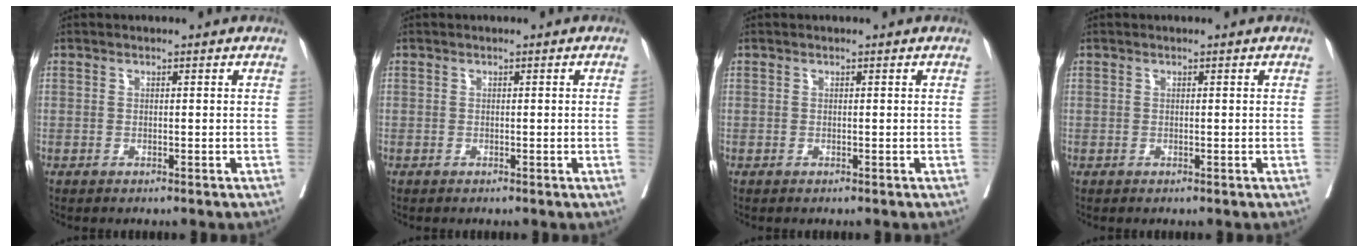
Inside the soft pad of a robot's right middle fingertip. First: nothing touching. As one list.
[{"total": 1.0, "force": [-0.1, -0.4, 0.9], "torque": [-0.013, -0.001, -0.001]}, {"total": 0.0}, {"total": 0.0}]